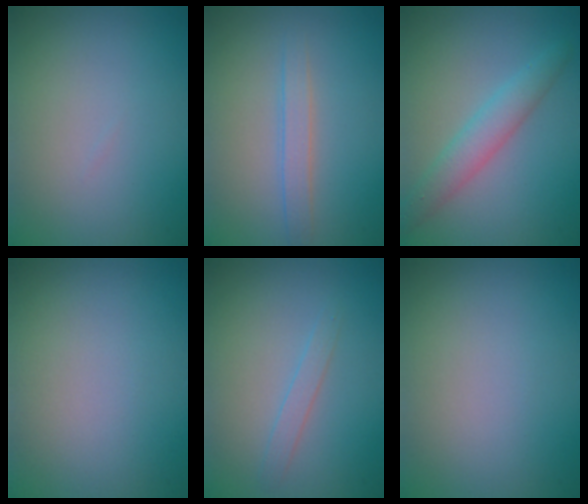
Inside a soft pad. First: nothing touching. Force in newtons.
{"total": 1.8, "press": 1.8, "slide": 0.1}
{"total": 3.2, "press": 3.2, "slide": 0.1}
{"total": 0.0}
{"total": 1.2, "press": 1.2, "slide": 0.1}
{"total": 0.0}